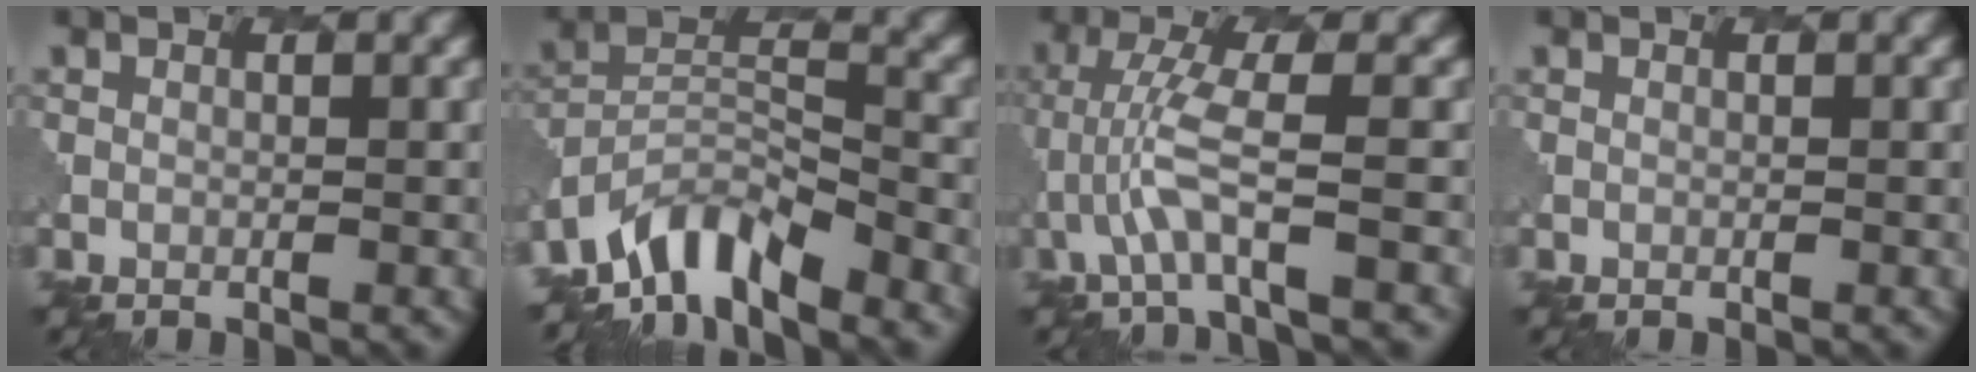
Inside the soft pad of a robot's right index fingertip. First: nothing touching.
{"total": 6.6, "force": [-5.7, 2.1, 2.8], "torque": [-0.041, -0.001, -0.110]}
{"total": 3.4, "force": [-1.1, 0.1, 3.2], "torque": [-0.075, 0.007, -0.022]}
{"total": 0.0}